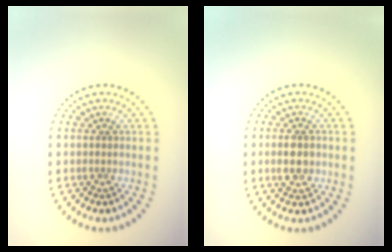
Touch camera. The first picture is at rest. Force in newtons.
{"total": 2.3, "press": 2.3, "slide": 0.2}